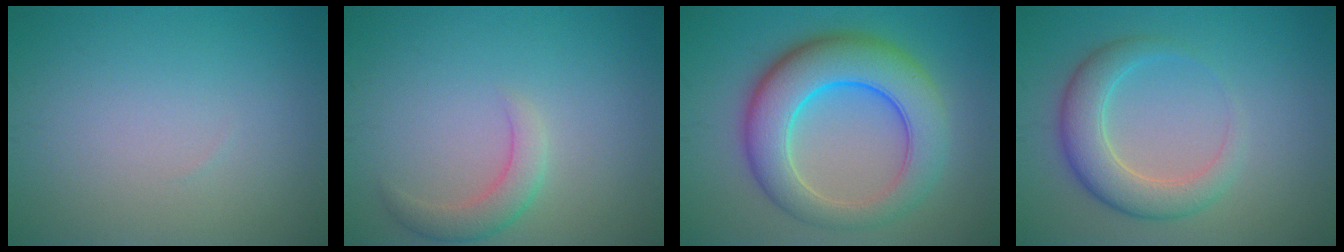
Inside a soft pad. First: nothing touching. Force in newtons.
{"total": 2.5, "press": 2.5, "slide": 0.2}
{"total": 9.4, "press": 9.4, "slide": 0.1}
{"total": 4.7, "press": 4.7, "slide": 0.4}